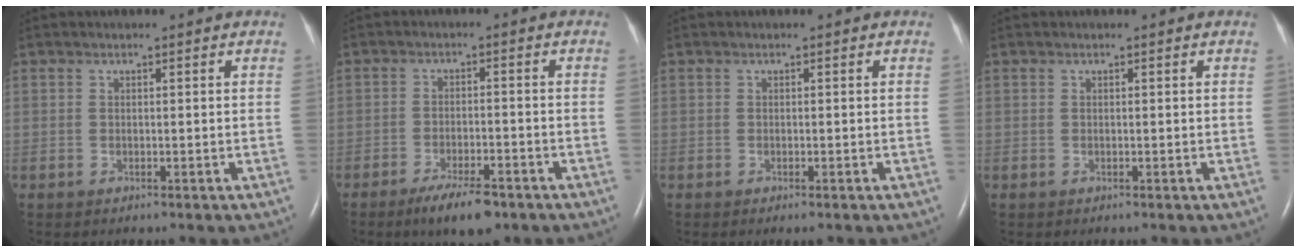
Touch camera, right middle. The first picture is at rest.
{"total": 6.6, "force": [-4.6, 1.6, 4.5], "torque": [-0.084, -0.009, -0.073]}
{"total": 0.7, "force": [-0.5, 0.0, 0.5], "torque": [-0.012, -0.003, -0.005]}
{"total": 0.0}